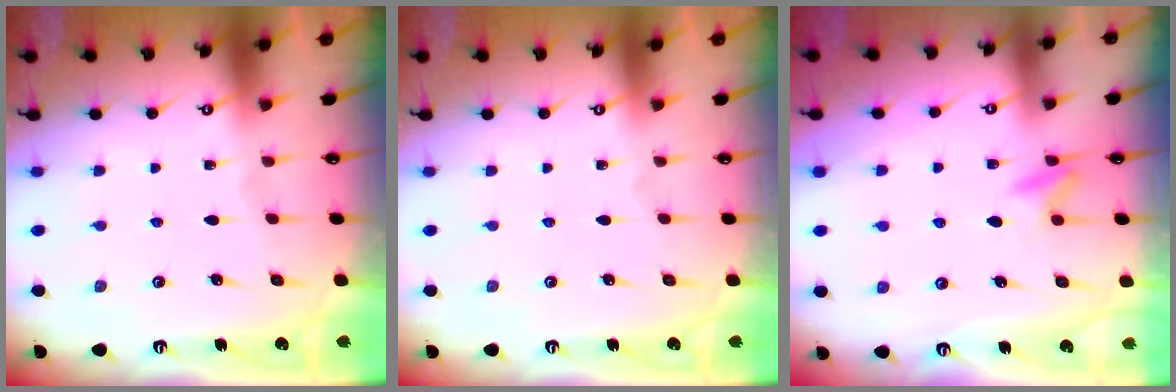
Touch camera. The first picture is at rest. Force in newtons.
{"total": 0.0}
{"total": 6.2, "press": 6.1, "slide": 0.8}